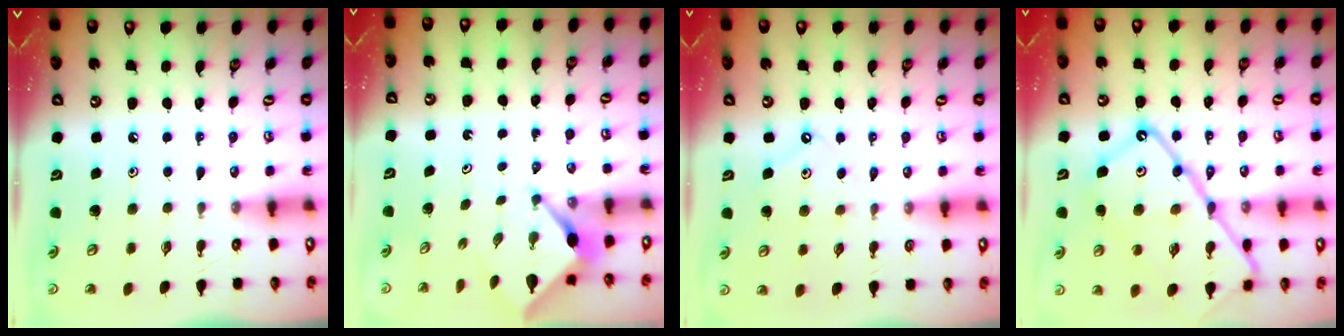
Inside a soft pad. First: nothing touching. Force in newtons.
{"total": 2.9, "press": 2.9, "slide": 0.1}
{"total": 6.1, "press": 6.1, "slide": 0.6}
{"total": 20.6, "press": 20.5, "slide": 2.0}